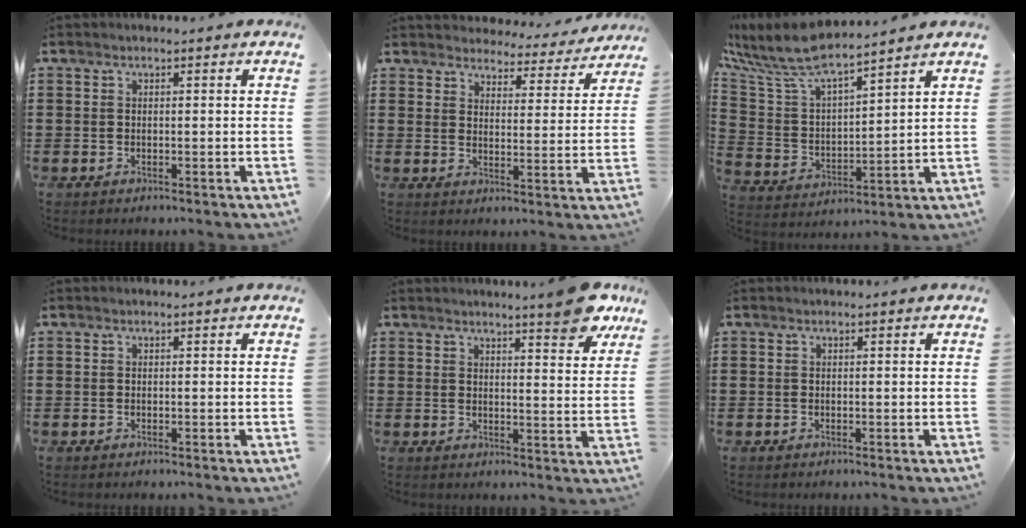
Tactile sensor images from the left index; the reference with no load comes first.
{"total": 4.1, "force": [4.1, 0.6, 0.1], "torque": [-0.018, -0.030, 0.068]}
{"total": 8.4, "force": [7.7, 1.0, 3.2], "torque": [-0.099, -0.043, 0.131]}
{"total": 0.0}
{"total": 6.8, "force": [5.8, 0.3, 3.7], "torque": [-0.056, -0.025, 0.098]}
{"total": 0.0}